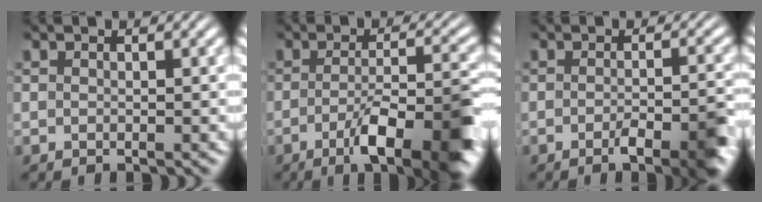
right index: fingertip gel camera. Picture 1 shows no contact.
{"total": 10.5, "force": [-4.2, 2.6, 9.3], "torque": [-0.131, -0.016, -0.057]}
{"total": 4.2, "force": [-2.3, 0.8, 3.4], "torque": [-0.043, -0.001, -0.044]}